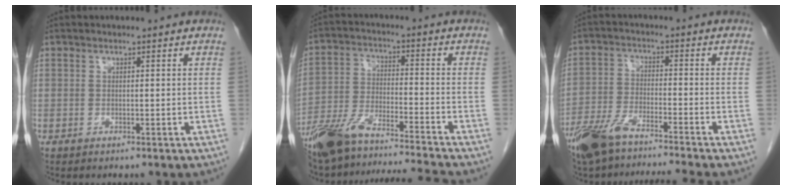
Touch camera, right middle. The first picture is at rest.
{"total": 15.4, "force": [-13.7, -0.2, 7.0], "torque": [-0.141, 0.000, -0.241]}
{"total": 10.0, "force": [-8.6, 0.2, 5.2], "torque": [-0.102, -0.013, -0.155]}